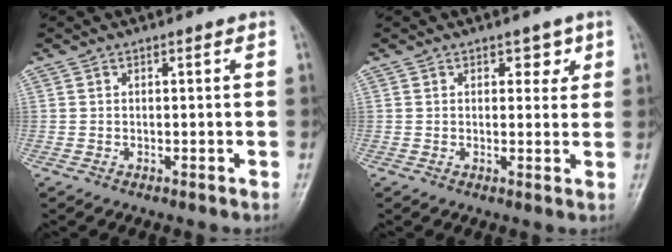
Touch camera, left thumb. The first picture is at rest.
{"total": 3.3, "force": [1.7, 2.2, 1.9], "torque": [0.005, -0.007, 0.020]}